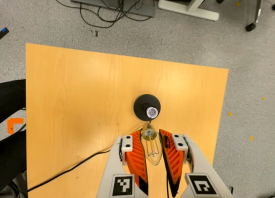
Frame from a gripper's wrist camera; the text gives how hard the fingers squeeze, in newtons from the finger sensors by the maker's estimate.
{"total": 23.5, "left": 26.3, "right": 20.6}